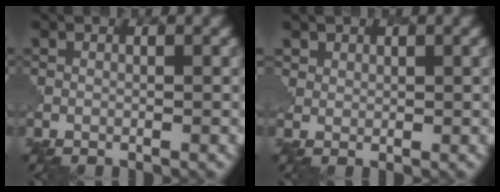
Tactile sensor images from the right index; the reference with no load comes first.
{"total": 1.5, "force": [0.9, 1.2, 0.3], "torque": [-0.005, -0.004, 0.021]}